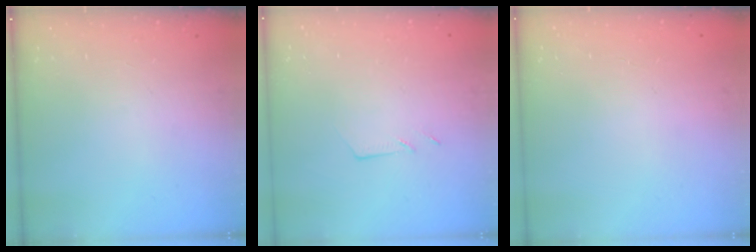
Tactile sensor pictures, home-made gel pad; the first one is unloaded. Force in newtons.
{"total": 3.3, "press": 3.3, "slide": 0.5}
{"total": 0.0}